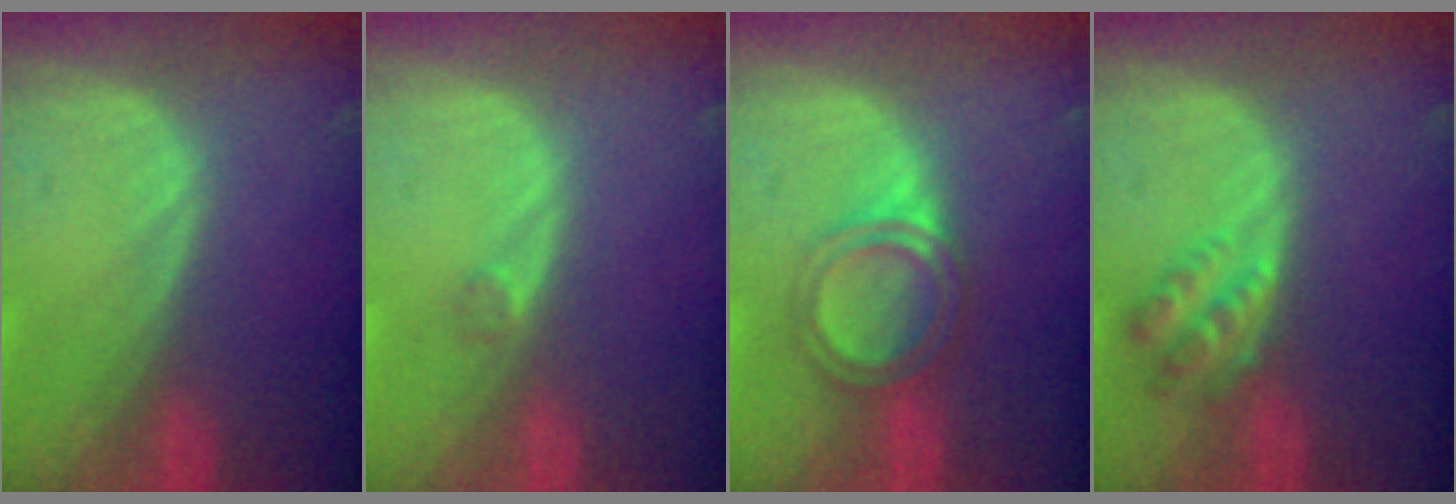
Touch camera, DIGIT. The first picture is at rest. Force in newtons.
{"total": 0.9, "press": 0.8, "slide": 0.5}
{"total": 5.0, "press": 4.5, "slide": 2.1}
{"total": 4.6, "press": 3.9, "slide": 2.5}